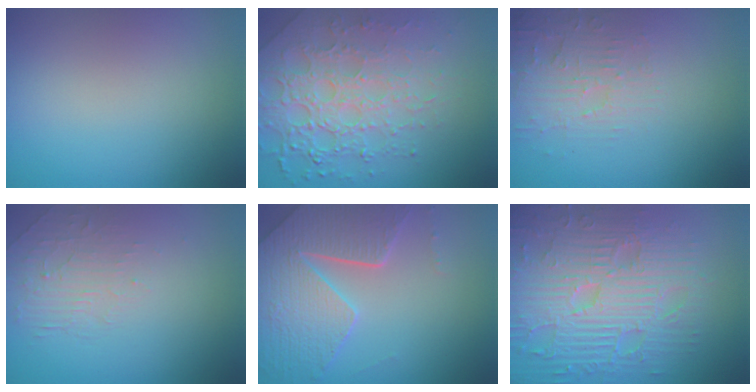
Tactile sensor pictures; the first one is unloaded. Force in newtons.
{"total": 8.0, "press": 5.6, "slide": 5.8}
{"total": 3.2, "press": 3.1, "slide": 0.7}
{"total": 1.9, "press": 0.6, "slide": 1.8}
{"total": 7.6, "press": 5.7, "slide": 5.1}
{"total": 10.4, "press": 7.0, "slide": 7.6}